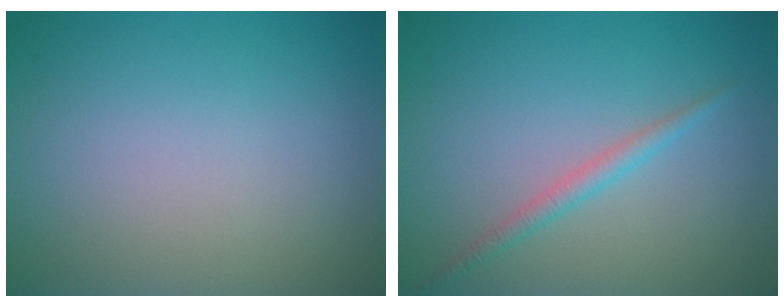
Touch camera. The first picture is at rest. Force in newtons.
{"total": 1.5, "press": 1.5, "slide": 0.1}